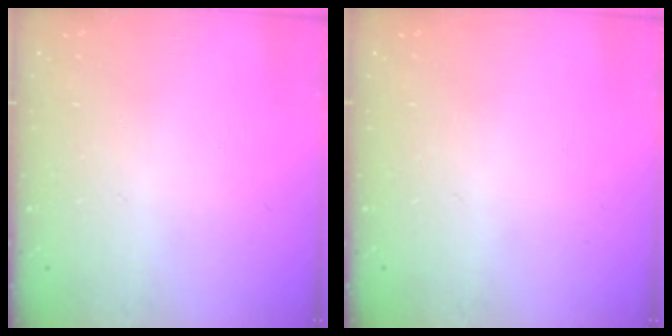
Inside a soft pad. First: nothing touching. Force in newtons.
{"total": 0.0}